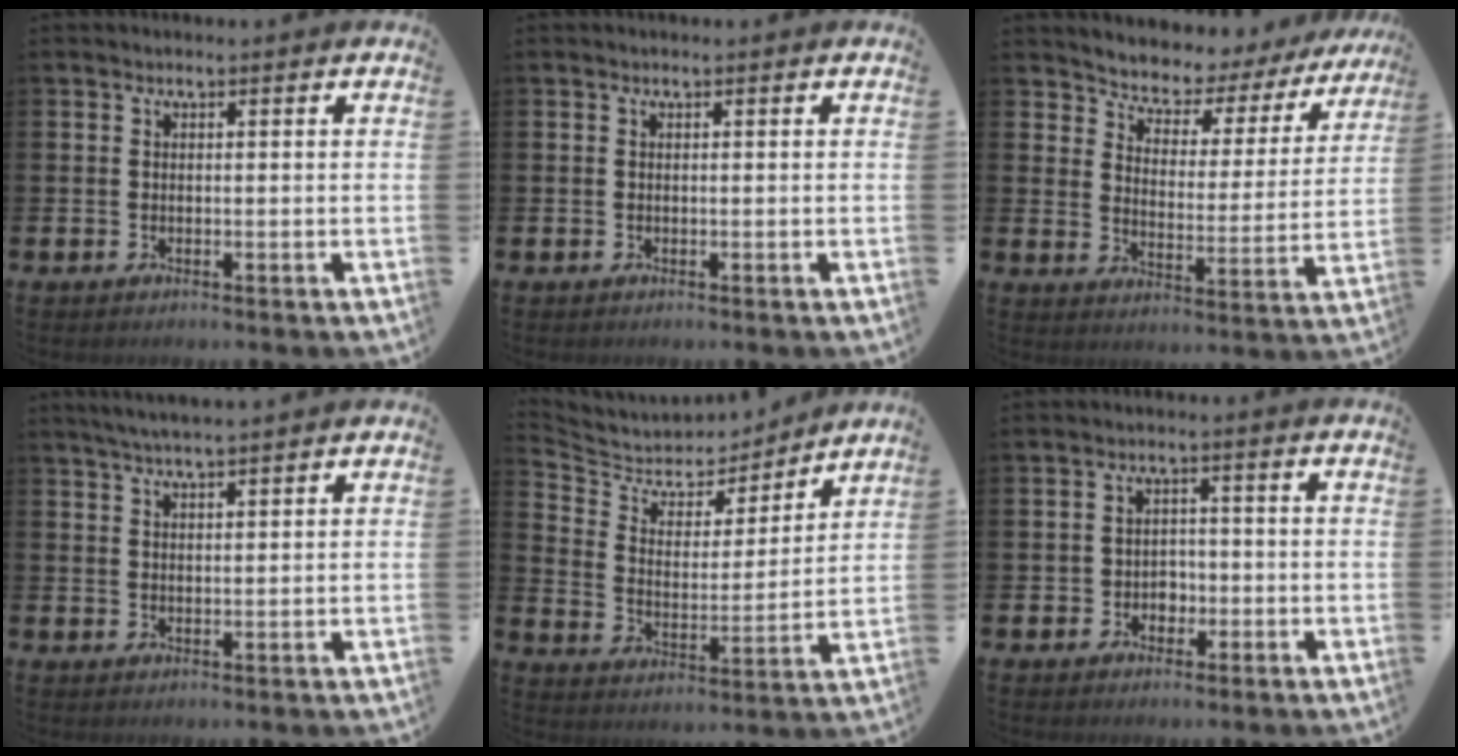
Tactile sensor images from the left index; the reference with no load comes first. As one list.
[{"total": 0.0}, {"total": 5.0, "force": [4.7, 1.8, 0.1], "torque": [-0.034, -0.044, 0.074]}, {"total": 3.5, "force": [3.3, -0.1, 1.1], "torque": [-0.023, -0.007, 0.059]}, {"total": 5.9, "force": [5.3, 2.3, 0.5], "torque": [-0.049, -0.048, 0.089]}, {"total": 2.3, "force": [-0.8, 2.1, 0.6], "torque": [-0.005, 0.001, -0.024]}]